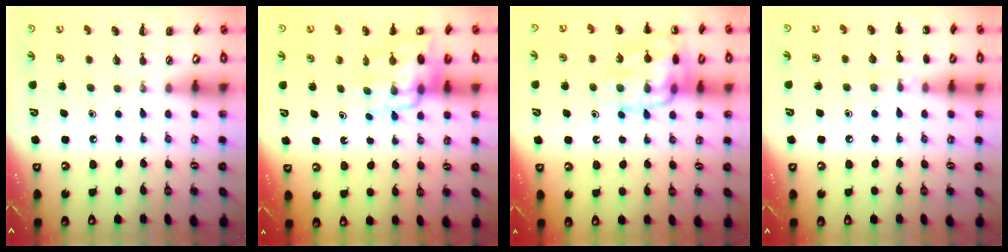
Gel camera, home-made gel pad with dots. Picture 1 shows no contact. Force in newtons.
{"total": 12.0, "press": 11.6, "slide": 3.0}
{"total": 16.1, "press": 16.1, "slide": 1.0}
{"total": 7.2, "press": 6.9, "slide": 1.9}